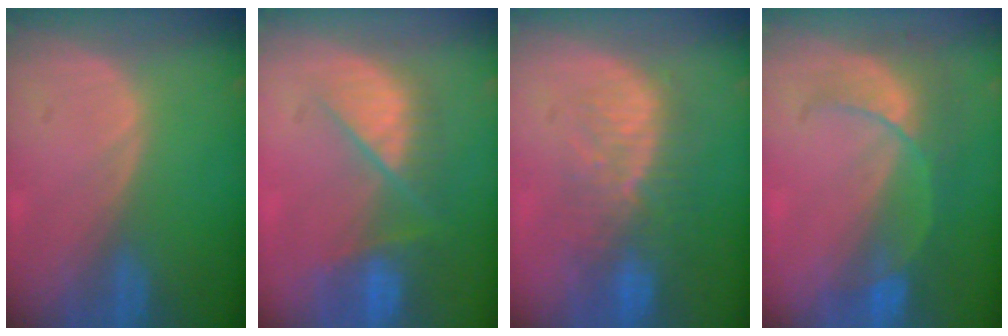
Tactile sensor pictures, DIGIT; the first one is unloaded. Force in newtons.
{"total": 9.4, "press": 7.9, "slide": 5.0}
{"total": 10.0, "press": 8.5, "slide": 5.3}
{"total": 7.8, "press": 6.9, "slide": 3.7}